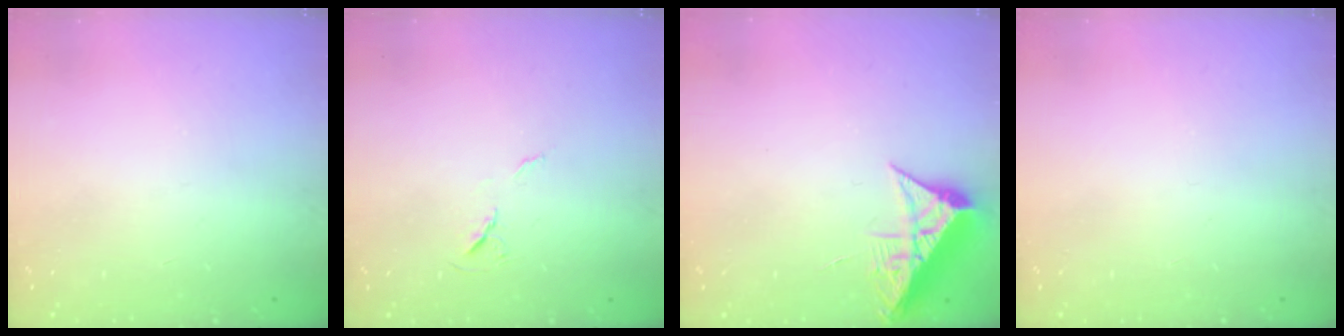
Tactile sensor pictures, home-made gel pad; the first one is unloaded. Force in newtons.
{"total": 5.8, "press": 5.4, "slide": 2.2}
{"total": 7.7, "press": 7.7, "slide": 0.4}
{"total": 0.0}